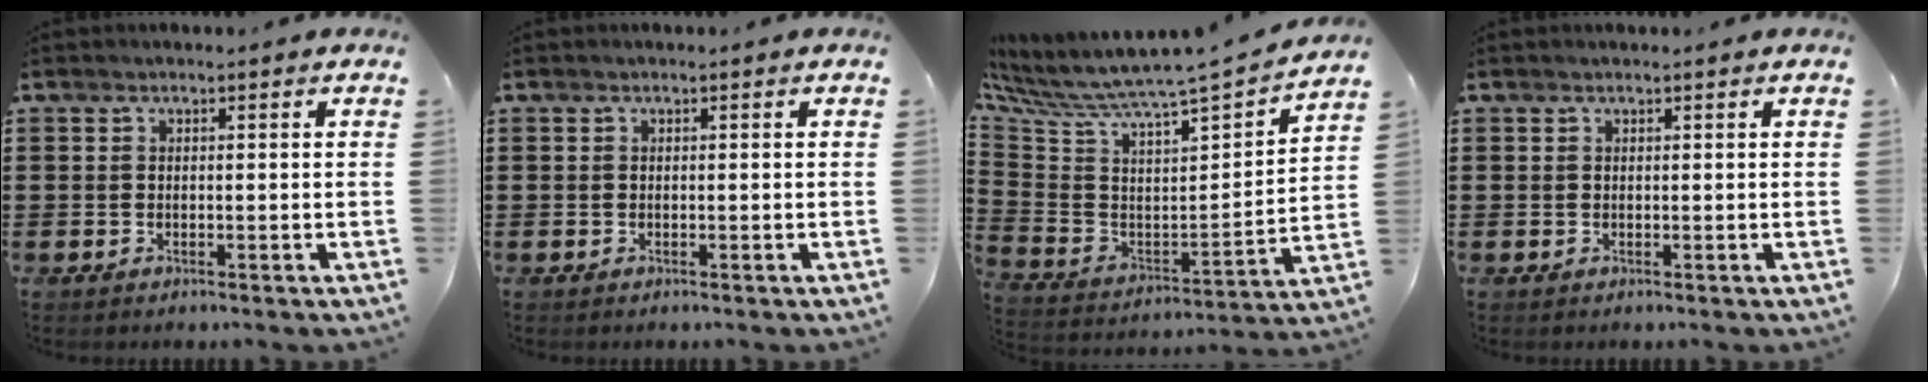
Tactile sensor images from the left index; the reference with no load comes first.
{"total": 0.0}
{"total": 4.6, "force": [4.3, -0.2, 1.6], "torque": [-0.060, -0.062, 0.060]}
{"total": 0.0}